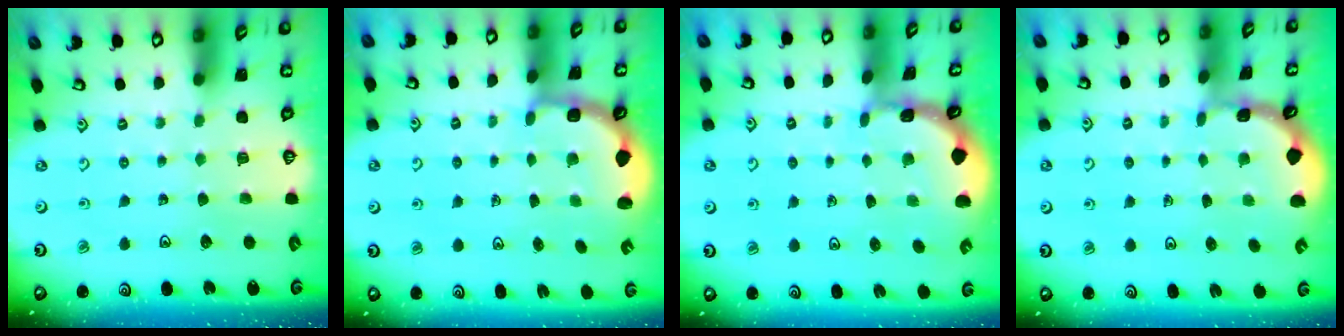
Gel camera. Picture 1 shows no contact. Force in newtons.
{"total": 3.0, "press": 2.0, "slide": 2.2}
{"total": 1.0, "press": 1.0, "slide": 0.2}
{"total": 1.2, "press": 1.1, "slide": 0.2}